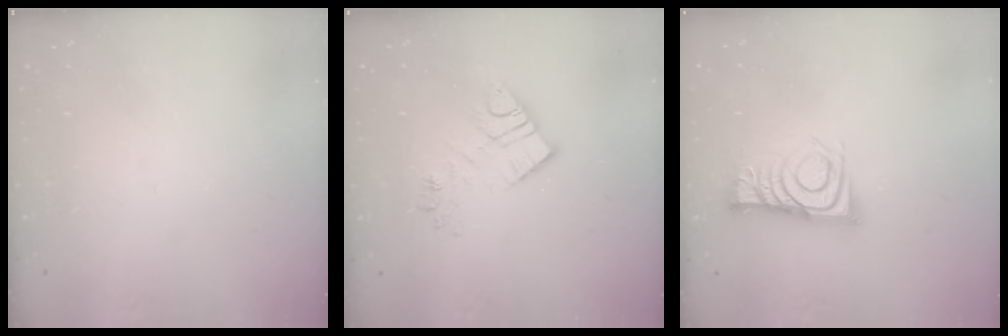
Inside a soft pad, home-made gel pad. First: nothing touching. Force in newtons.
{"total": 10.7, "press": 10.6, "slide": 0.7}
{"total": 9.9, "press": 9.9, "slide": 0.4}